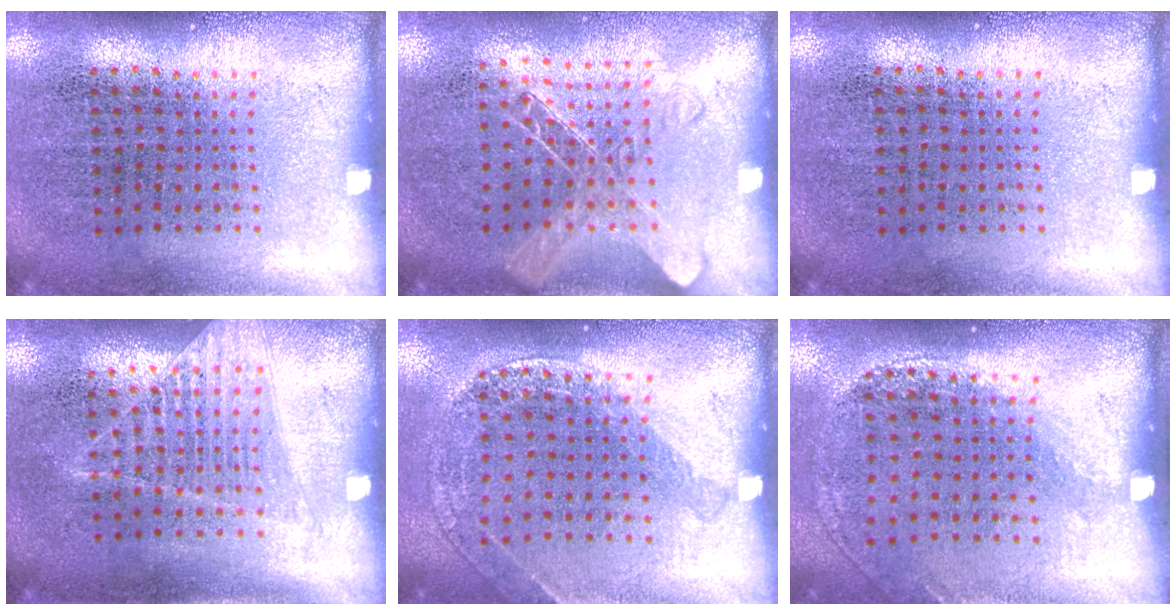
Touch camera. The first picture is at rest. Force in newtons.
{"total": 1.3, "press": 1.2, "slide": 0.7}
{"total": 0.0}
{"total": 1.2, "press": 1.2, "slide": 0.0}
{"total": 1.3, "press": 1.3, "slide": 0.1}
{"total": 1.2, "press": 0.9, "slide": 0.8}